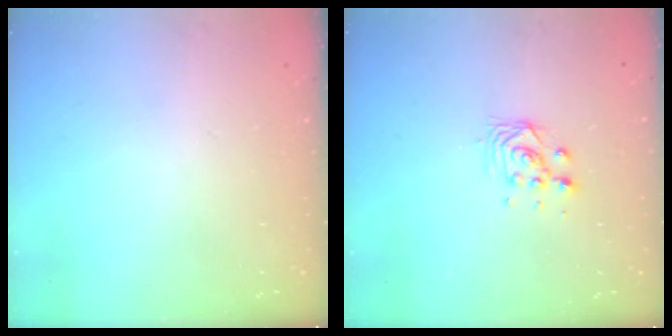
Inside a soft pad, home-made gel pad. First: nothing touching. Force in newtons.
{"total": 2.9, "press": 2.8, "slide": 0.8}